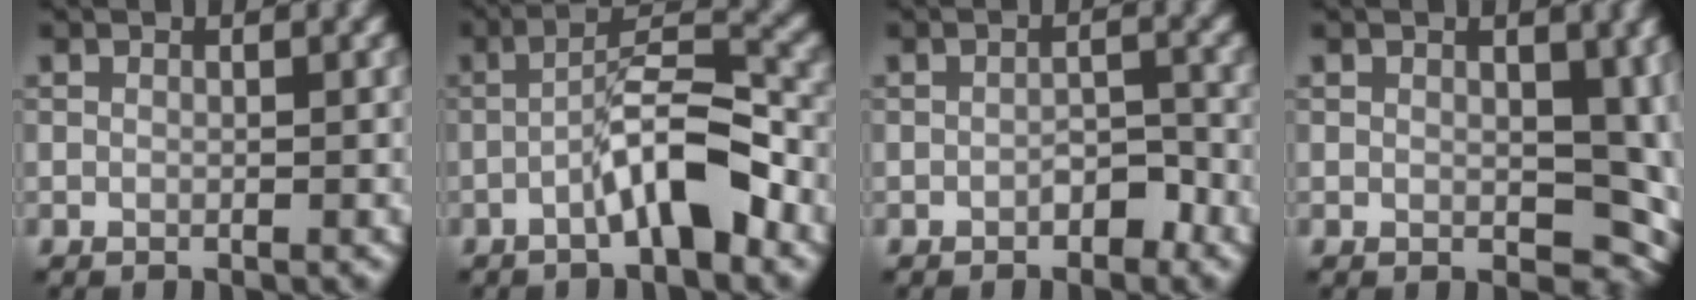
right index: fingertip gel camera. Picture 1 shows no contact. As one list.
[{"total": 6.4, "force": [-2.7, 1.6, 5.6], "torque": [-0.094, 0.021, -0.051]}, {"total": 2.1, "force": [-1.2, 1.0, 1.4], "torque": [-0.022, 0.007, -0.020]}, {"total": 8.9, "force": [0.1, 5.7, 6.9], "torque": [-0.082, -0.020, 0.016]}]